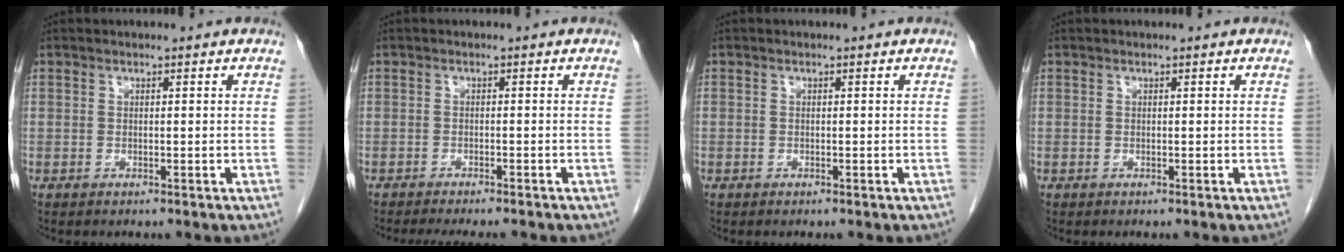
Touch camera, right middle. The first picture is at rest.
{"total": 8.1, "force": [-7.1, 1.2, 3.6], "torque": [-0.049, -0.015, -0.094]}
{"total": 0.0}
{"total": 0.0}